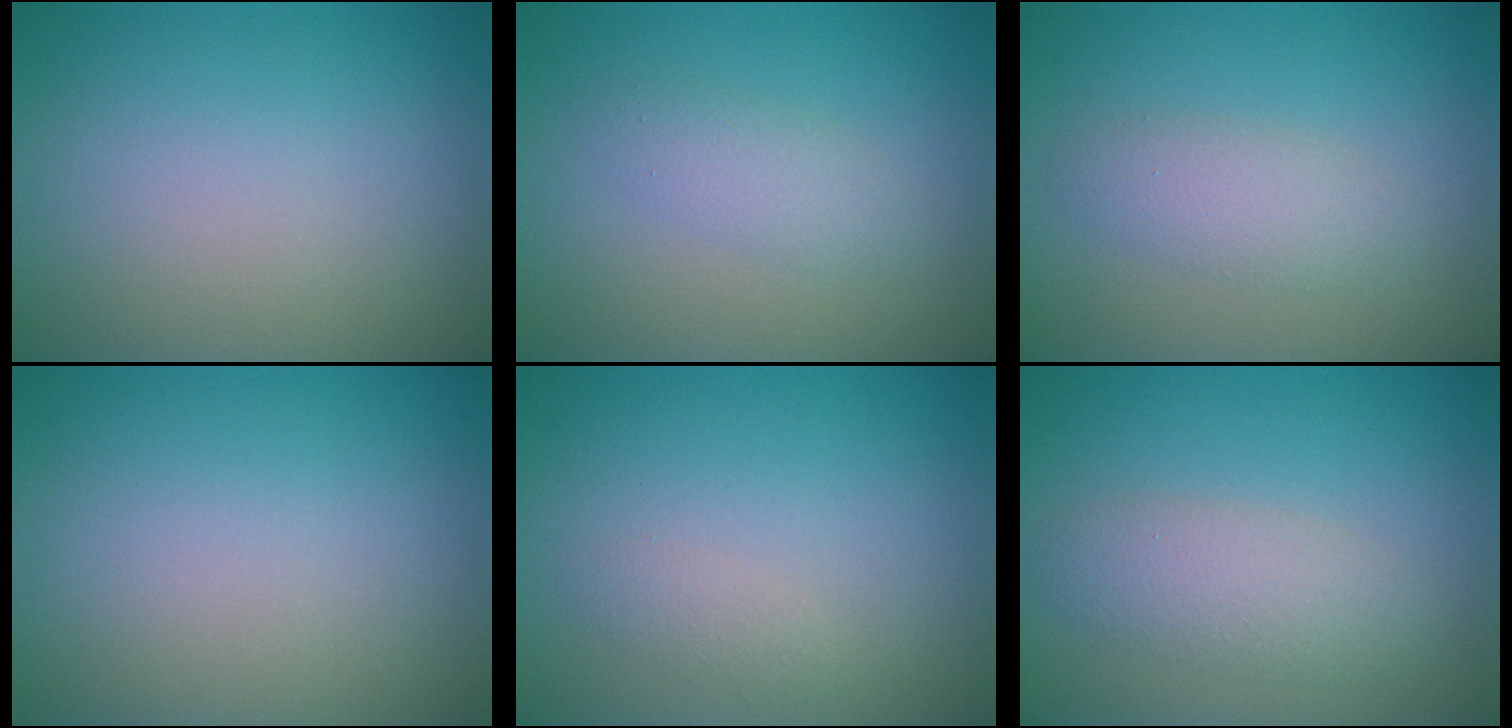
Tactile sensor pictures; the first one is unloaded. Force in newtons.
{"total": 2.0, "press": 2.0, "slide": 0.2}
{"total": 2.5, "press": 2.5, "slide": 0.1}
{"total": 0.0}
{"total": 1.0, "press": 1.0, "slide": 0.0}
{"total": 3.0, "press": 3.0, "slide": 0.2}